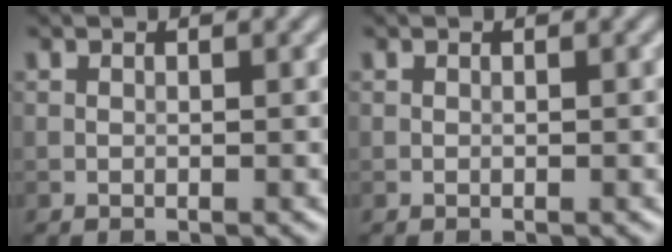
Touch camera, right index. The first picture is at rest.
{"total": 0.0}